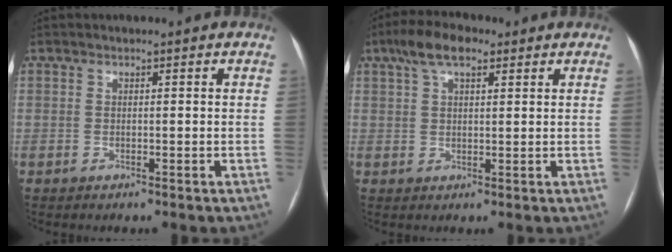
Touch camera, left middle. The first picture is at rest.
{"total": 6.5, "force": [3.9, 2.4, 4.6], "torque": [-0.091, 0.026, 0.068]}